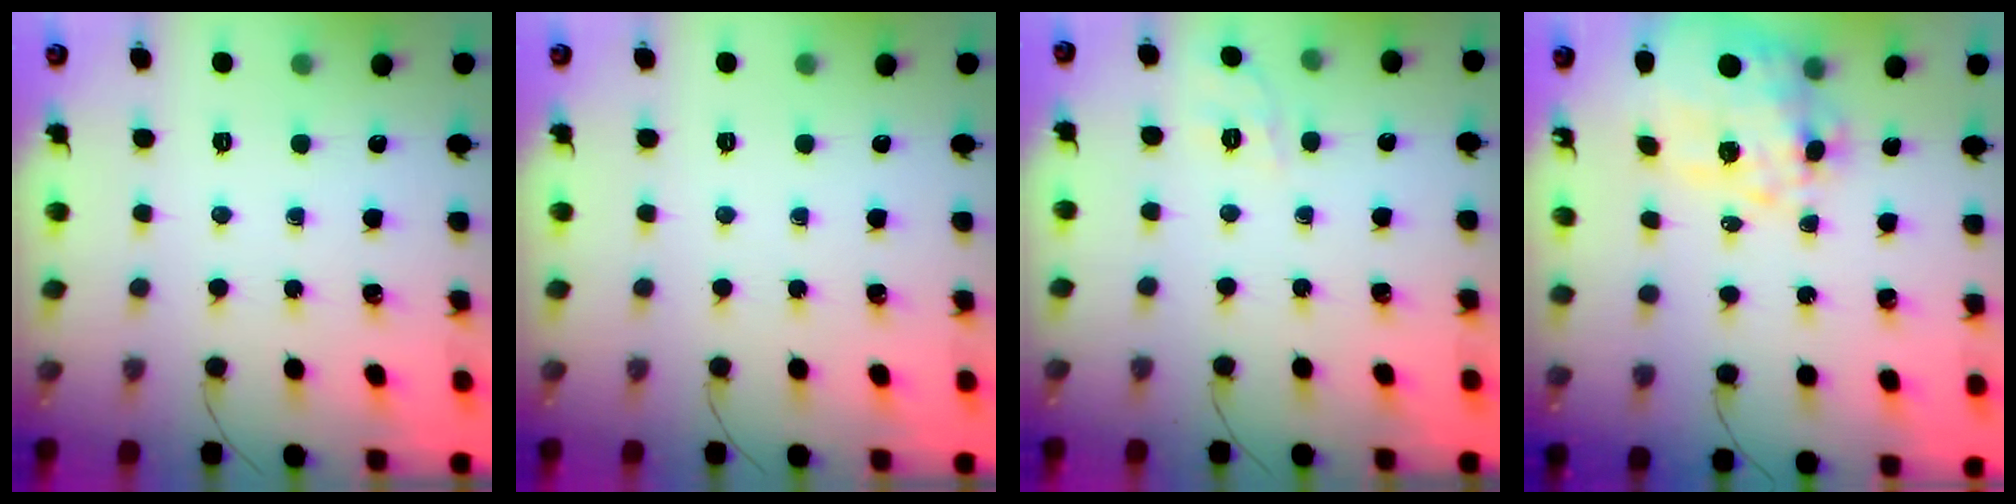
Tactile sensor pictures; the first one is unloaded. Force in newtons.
{"total": 0.0}
{"total": 1.9, "press": 0.8, "slide": 1.6}
{"total": 10.9, "press": 10.1, "slide": 4.2}